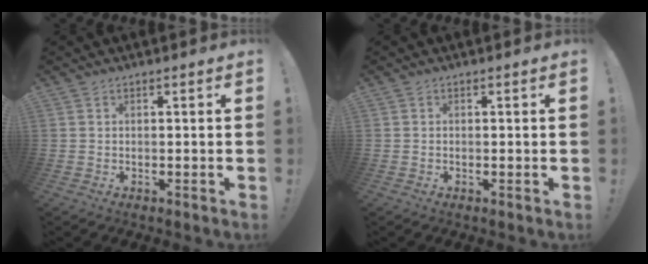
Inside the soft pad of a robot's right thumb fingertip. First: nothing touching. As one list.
[{"total": 0.0}]